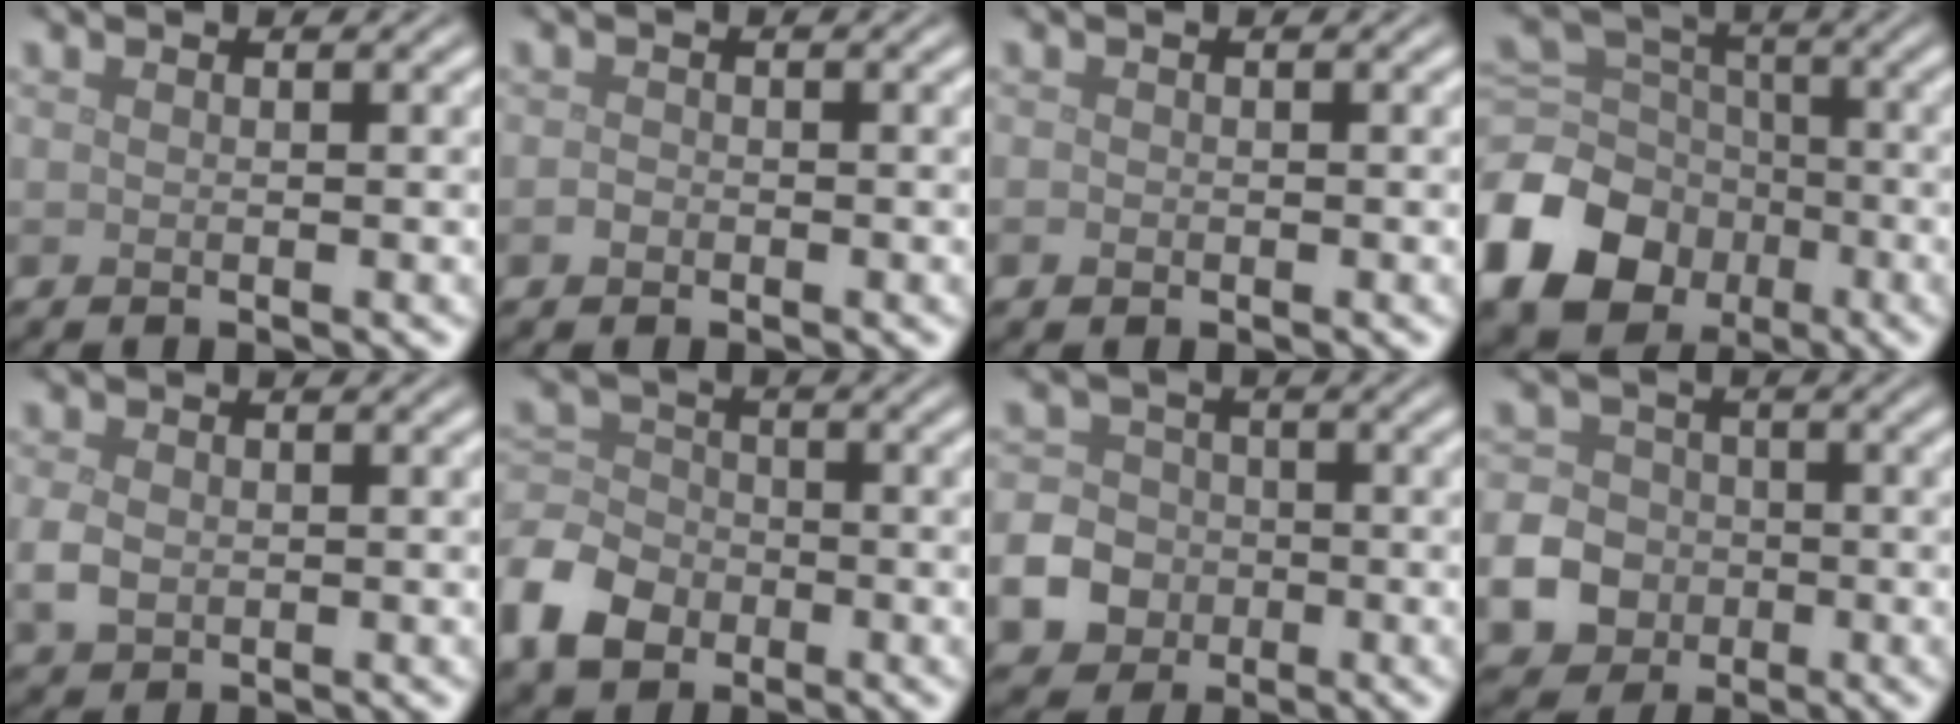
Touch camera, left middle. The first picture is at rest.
{"total": 0.7, "force": [-0.4, 0.6, 0.2], "torque": [-0.005, -0.001, -0.009]}
{"total": 0.6, "force": [-0.2, 0.5, 0.2], "torque": [-0.001, -0.004, -0.005]}
{"total": 11.9, "force": [-5.2, 9.2, 5.5], "torque": [-0.150, -0.020, -0.113]}
{"total": 2.4, "force": [-0.3, 1.8, 1.5], "torque": [-0.037, -0.005, -0.006]}
{"total": 6.4, "force": [-3.4, 4.5, 3.0], "torque": [-0.069, 0.001, -0.087]}
{"total": 5.6, "force": [-2.1, 4.8, 1.9], "torque": [-0.026, -0.006, -0.061]}
{"total": 5.6, "force": [-1.9, 4.8, 2.2], "torque": [-0.038, -0.003, -0.056]}